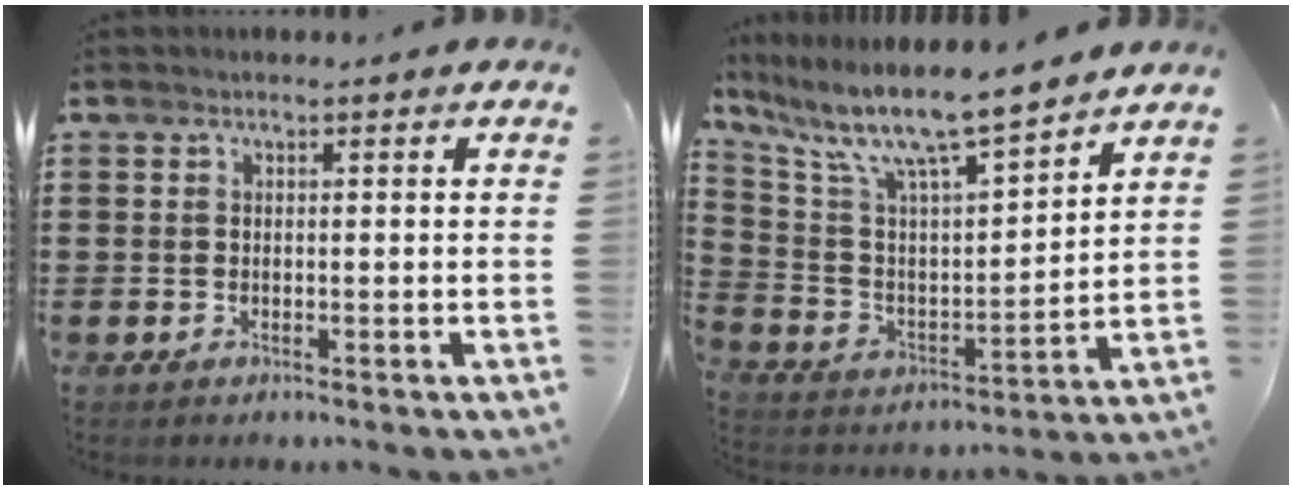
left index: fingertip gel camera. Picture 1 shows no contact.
{"total": 10.1, "force": [8.4, 1.0, 5.5], "torque": [-0.143, -0.057, 0.139]}